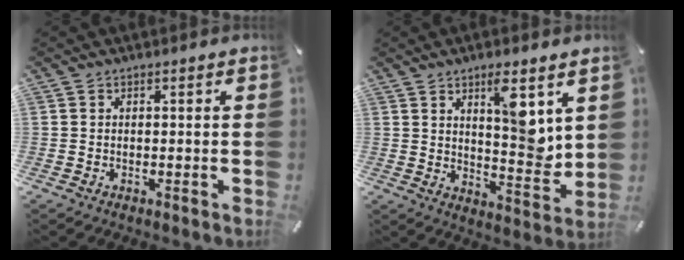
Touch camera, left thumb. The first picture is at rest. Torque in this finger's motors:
{"motor_torque": [2.04, 1.98, 1.17, -1.16, 0.31]}